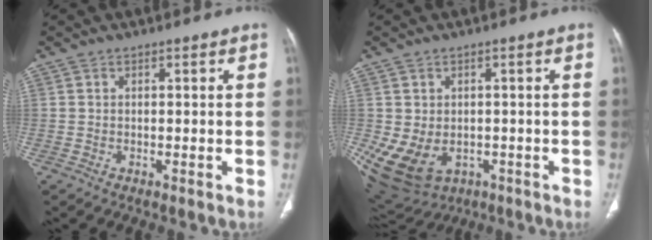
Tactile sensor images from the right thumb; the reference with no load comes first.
{"total": 12.3, "force": [-3.1, 9.6, 7.1], "torque": [-0.142, 0.003, -0.023]}